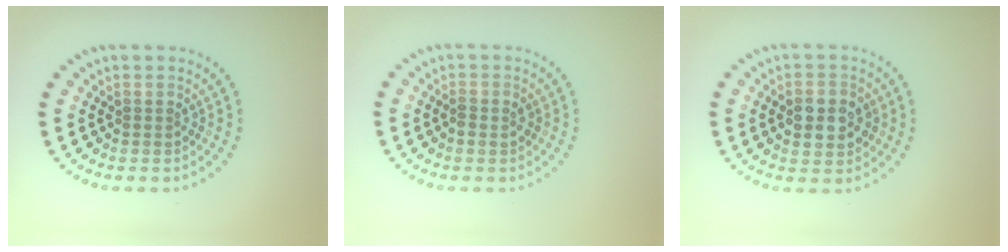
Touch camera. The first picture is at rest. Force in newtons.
{"total": 1.2, "press": 1.2, "slide": 0.1}
{"total": 3.2, "press": 3.2, "slide": 0.1}